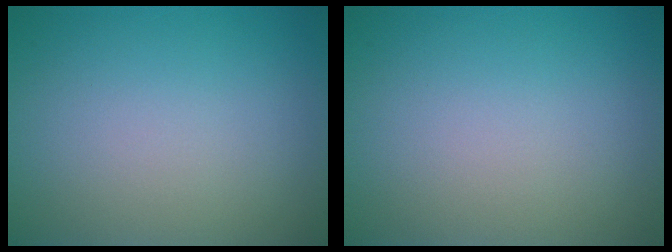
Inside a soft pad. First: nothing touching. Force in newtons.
{"total": 0.0}